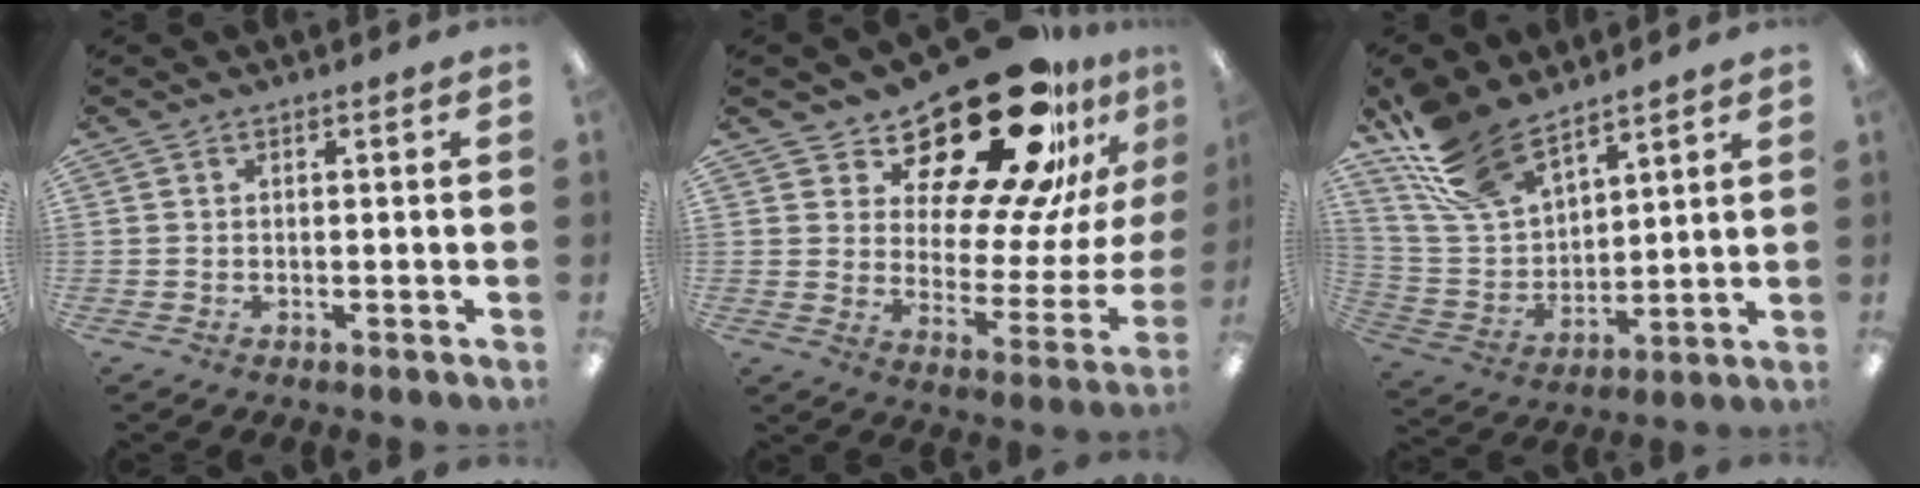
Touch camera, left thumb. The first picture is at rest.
{"total": 26.7, "force": [20.1, 9.5, 14.7], "torque": [-0.214, -0.147, 0.335]}
{"total": 15.8, "force": [12.7, 7.0, 6.3], "torque": [-0.156, -0.060, 0.242]}